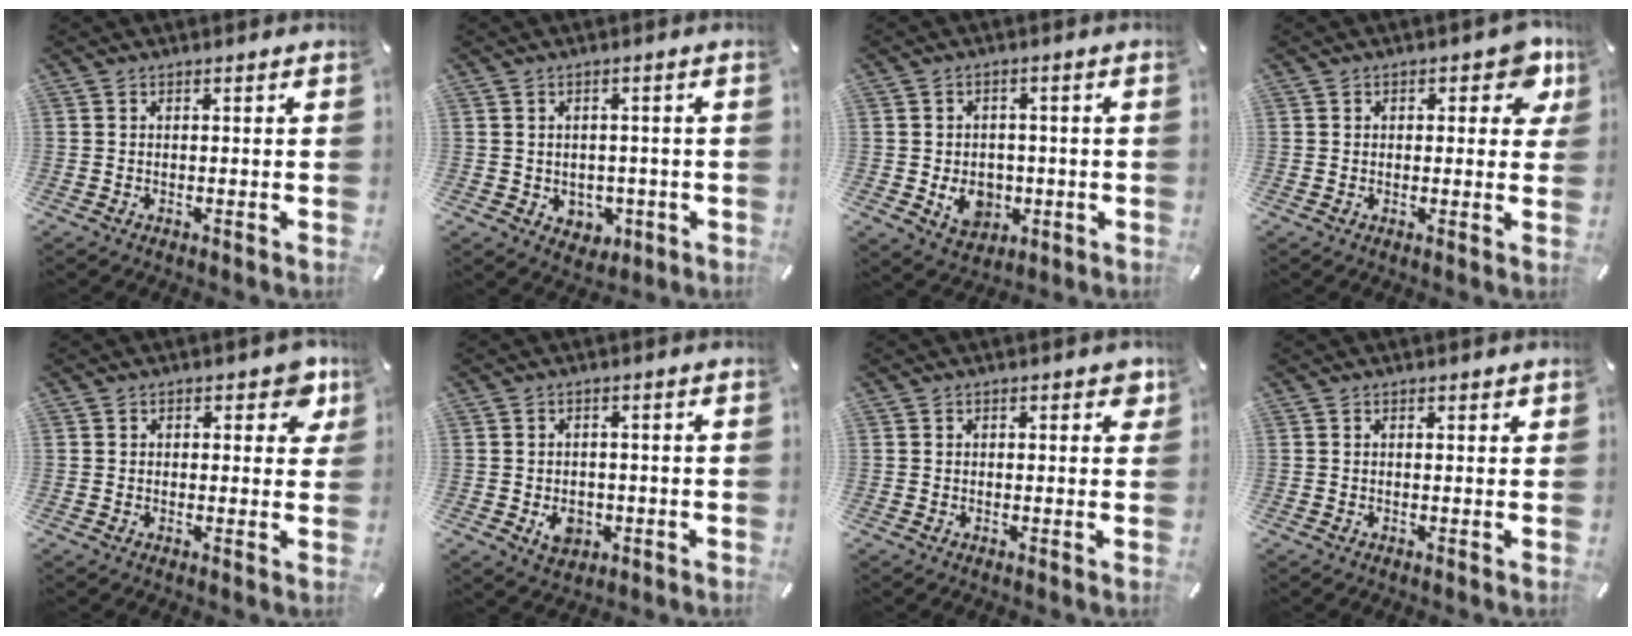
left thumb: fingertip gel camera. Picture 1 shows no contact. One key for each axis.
{"total": 3.8, "fx": -0.1, "fy": 3.7, "fz": 1.1, "tx": -0.008, "ty": 0.001, "tz": -0.001}
{"total": 7.7, "fx": -1.5, "fy": 6.3, "fz": 4.1, "tx": -0.067, "ty": 0.004, "tz": -0.025}
{"total": 6.5, "fx": 3.0, "fy": 3.8, "fz": 4.4, "tx": -0.036, "ty": -0.007, "tz": 0.043}
{"total": 5.3, "fx": 2.3, "fy": 3.3, "fz": 3.5, "tx": -0.026, "ty": -0.003, "tz": 0.032}
{"total": 5.4, "fx": -1.3, "fy": 4.5, "fz": 2.8, "tx": -0.027, "ty": -0.003, "tz": -0.022}
{"total": 2.4, "fx": 1.1, "fy": 1.5, "fz": 1.5, "tx": -0.008, "ty": -0.002, "tz": 0.013}
{"total": 0.8, "fx": 0.4, "fy": 0.6, "fz": 0.3, "tx": 0.003, "ty": 0.000, "tz": 0.005}